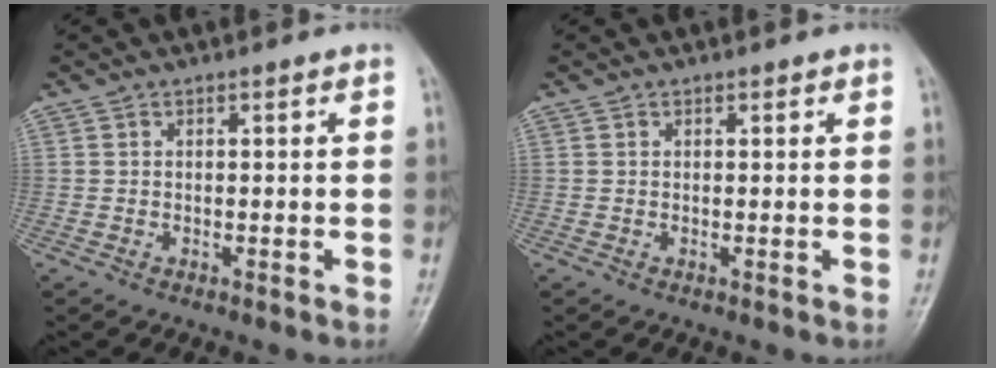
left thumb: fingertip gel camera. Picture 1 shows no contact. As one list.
[{"total": 0.6, "force": [0.4, 0.4, 0.2], "torque": [0.001, -0.002, 0.002]}]